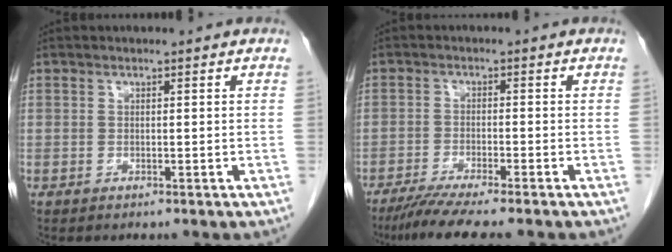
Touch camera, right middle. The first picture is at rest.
{"total": 7.8, "force": [-6.4, -0.3, 4.4], "torque": [-0.064, -0.021, -0.104]}